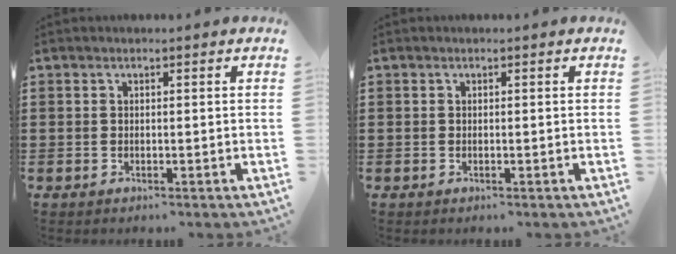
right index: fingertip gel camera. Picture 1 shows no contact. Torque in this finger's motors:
{"motor_torque": [0.40, 0.29, -0.01, 0.00]}